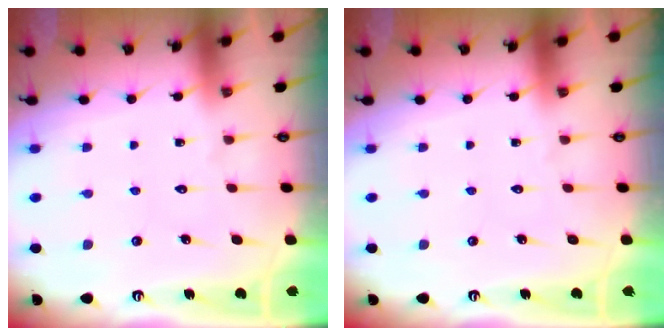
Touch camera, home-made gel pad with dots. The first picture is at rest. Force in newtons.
{"total": 0.0}